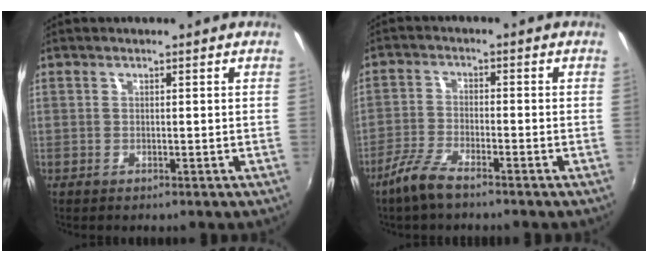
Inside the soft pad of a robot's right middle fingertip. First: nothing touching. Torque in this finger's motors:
{"motor_torque": [0.61, -0.60, 0.19, 0.09]}